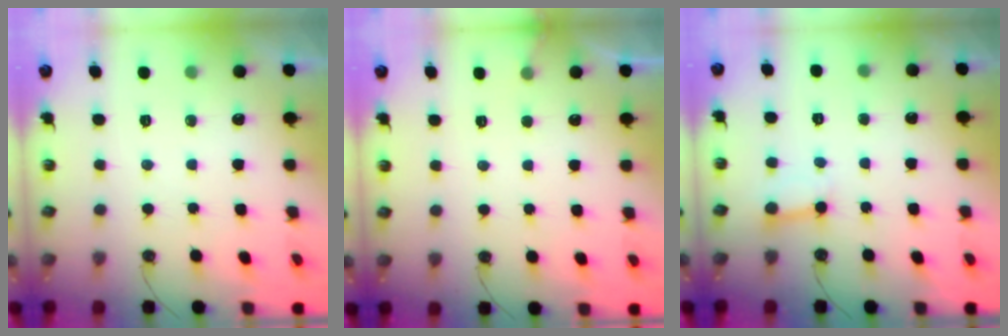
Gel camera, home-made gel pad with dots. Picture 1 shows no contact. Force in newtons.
{"total": 3.7, "press": 3.7, "slide": 0.3}
{"total": 2.7, "press": 2.7, "slide": 0.2}